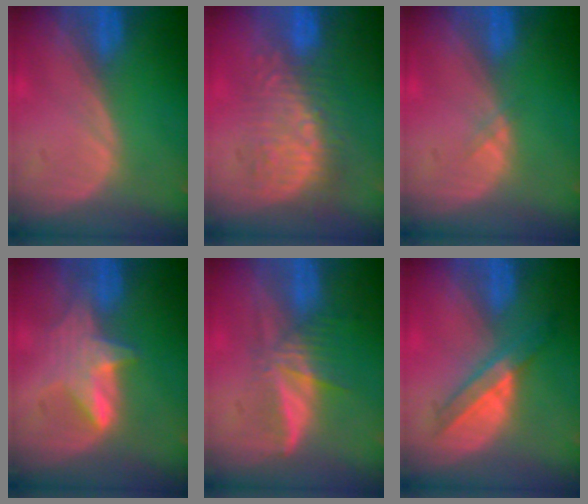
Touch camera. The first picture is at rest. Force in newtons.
{"total": 9.1, "press": 8.4, "slide": 3.5}
{"total": 0.6, "press": 0.6, "slide": 0.1}
{"total": 5.5, "press": 5.5, "slide": 0.2}
{"total": 5.9, "press": 5.3, "slide": 2.4}
{"total": 5.8, "press": 5.3, "slide": 2.4}